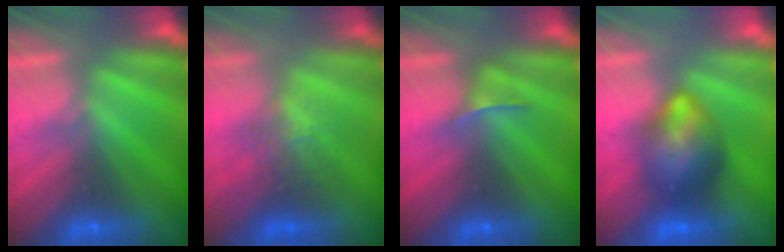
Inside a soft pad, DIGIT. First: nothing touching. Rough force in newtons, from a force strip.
{"total": 2.7}
{"total": 2.4}
{"total": 7.3}